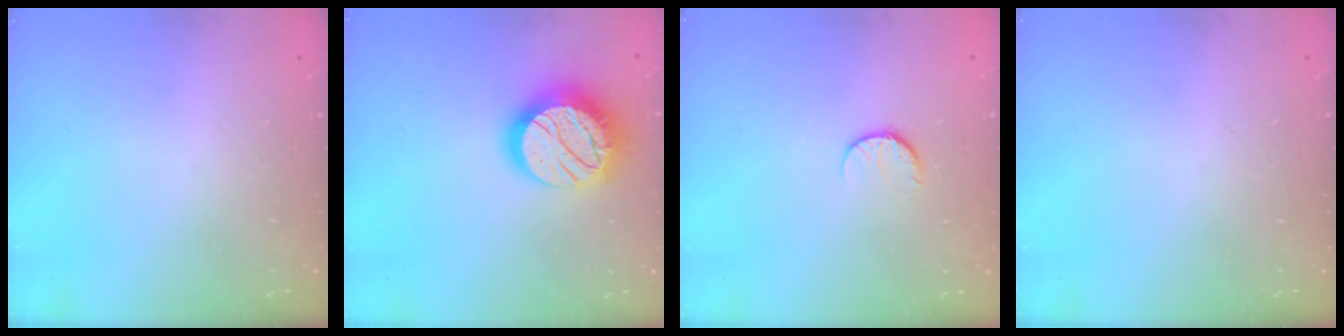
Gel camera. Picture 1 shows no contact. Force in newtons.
{"total": 17.6, "press": 17.6, "slide": 1.0}
{"total": 6.9, "press": 6.9, "slide": 0.6}
{"total": 0.0}